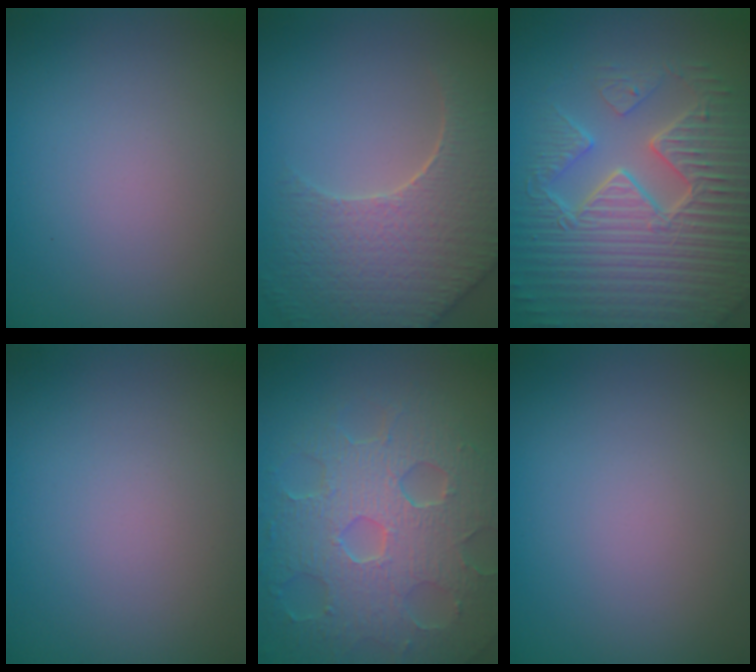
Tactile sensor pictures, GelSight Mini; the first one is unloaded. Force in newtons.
{"total": 7.5, "press": 5.7, "slide": 4.9}
{"total": 10.5, "press": 7.0, "slide": 7.8}
{"total": 0.0}
{"total": 8.6, "press": 6.1, "slide": 6.1}
{"total": 0.0}